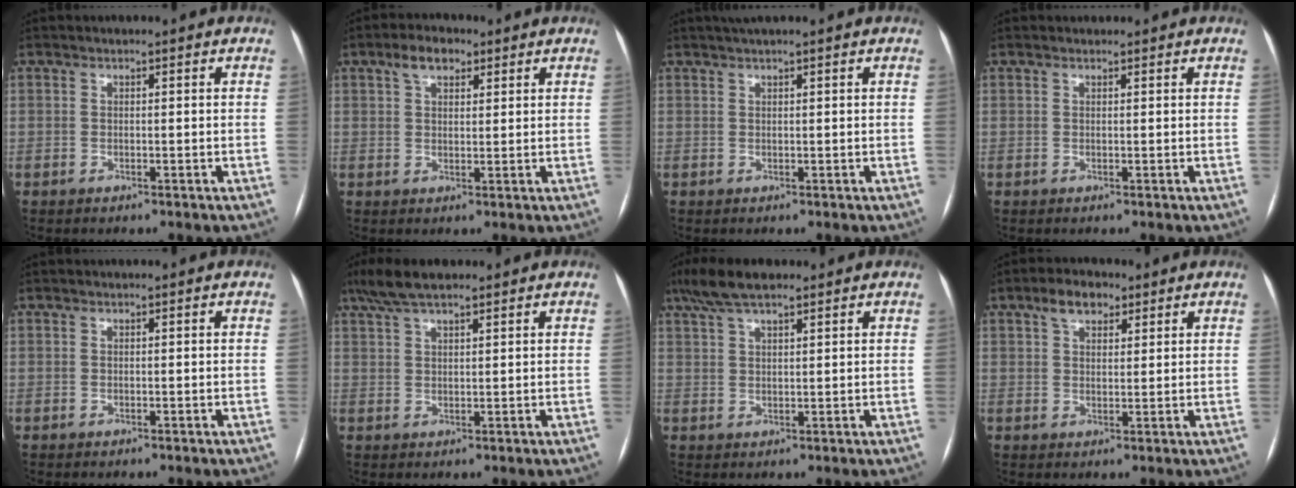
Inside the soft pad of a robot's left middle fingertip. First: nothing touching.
{"total": 4.4, "force": [2.6, 2.3, 2.7], "torque": [-0.053, 0.018, 0.048]}
{"total": 2.2, "force": [1.7, -0.3, 1.4], "torque": [-0.019, 0.020, 0.033]}
{"total": 0.6, "force": [0.5, 0.2, 0.0], "torque": [-0.005, 0.007, 0.010]}
{"total": 0.0}
{"total": 6.6, "force": [4.9, 1.6, 4.1], "torque": [-0.086, 0.026, 0.092]}
{"total": 7.3, "force": [5.4, 1.8, 4.6], "torque": [-0.096, 0.028, 0.098]}
{"total": 4.7, "force": [2.9, 2.6, 2.7], "torque": [-0.049, 0.017, 0.053]}